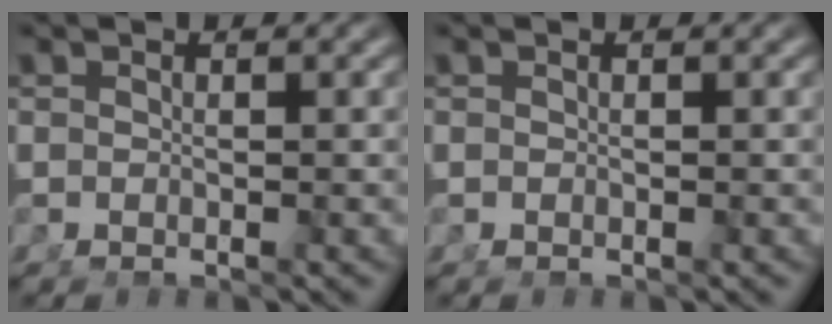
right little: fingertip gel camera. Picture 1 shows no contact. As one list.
[{"total": 0.0}]